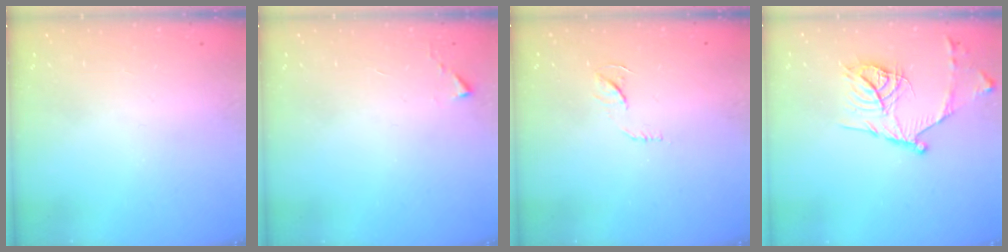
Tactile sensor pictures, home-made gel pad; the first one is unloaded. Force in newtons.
{"total": 2.7, "press": 2.7, "slide": 0.5}
{"total": 6.1, "press": 6.1, "slide": 0.3}
{"total": 16.5, "press": 16.5, "slide": 1.6}